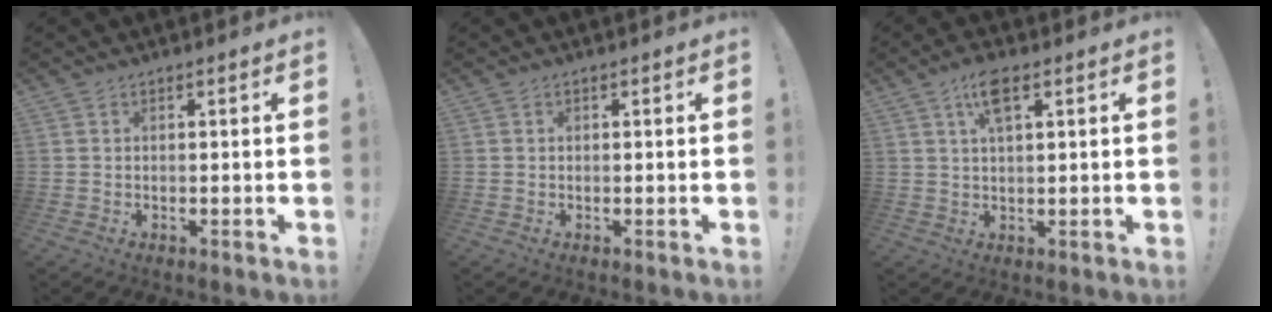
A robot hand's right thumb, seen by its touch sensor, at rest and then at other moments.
{"total": 0.0}
{"total": 6.9, "force": [3.5, 2.4, 5.5], "torque": [-0.096, 0.002, 0.059]}